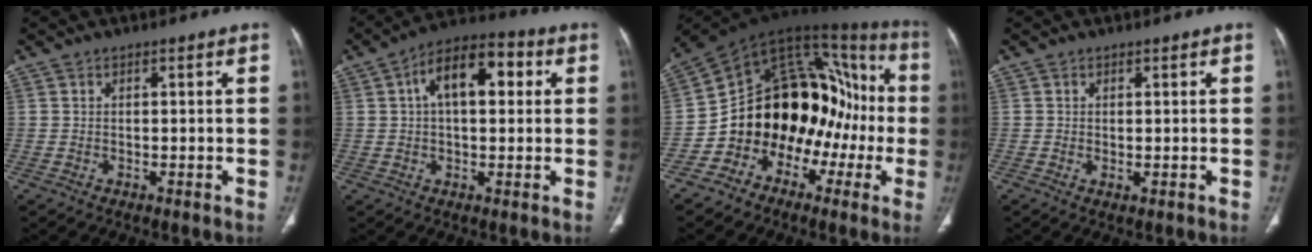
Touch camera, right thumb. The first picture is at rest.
{"total": 12.4, "force": [3.1, 6.5, 10.1], "torque": [-0.149, 0.028, 0.042]}
{"total": 22.1, "force": [-5.6, 15.5, 14.8], "torque": [-0.161, 0.118, -0.089]}
{"total": 1.2, "force": [-0.2, 0.5, 1.0], "torque": [-0.022, -0.005, 0.001]}